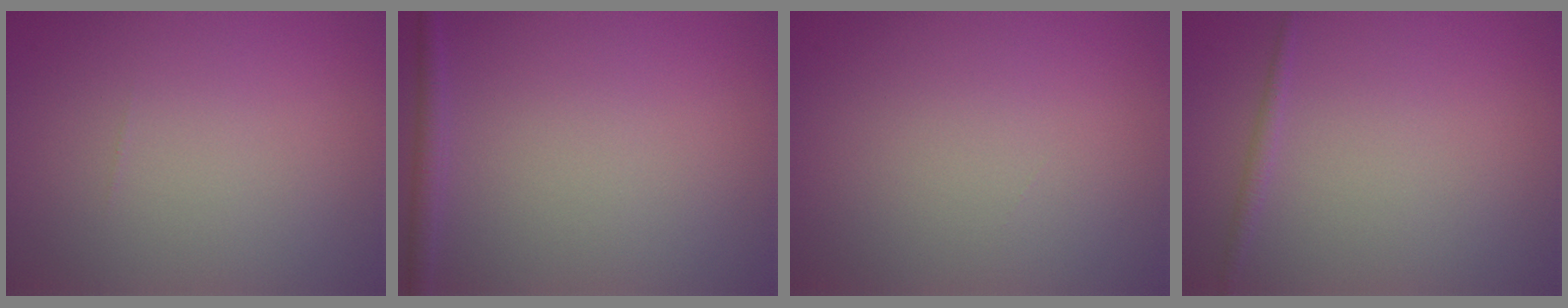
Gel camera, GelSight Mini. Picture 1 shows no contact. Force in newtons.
{"total": 1.4, "press": 1.4, "slide": 0.1}
{"total": 0.0}
{"total": 0.8, "press": 0.8, "slide": 0.1}